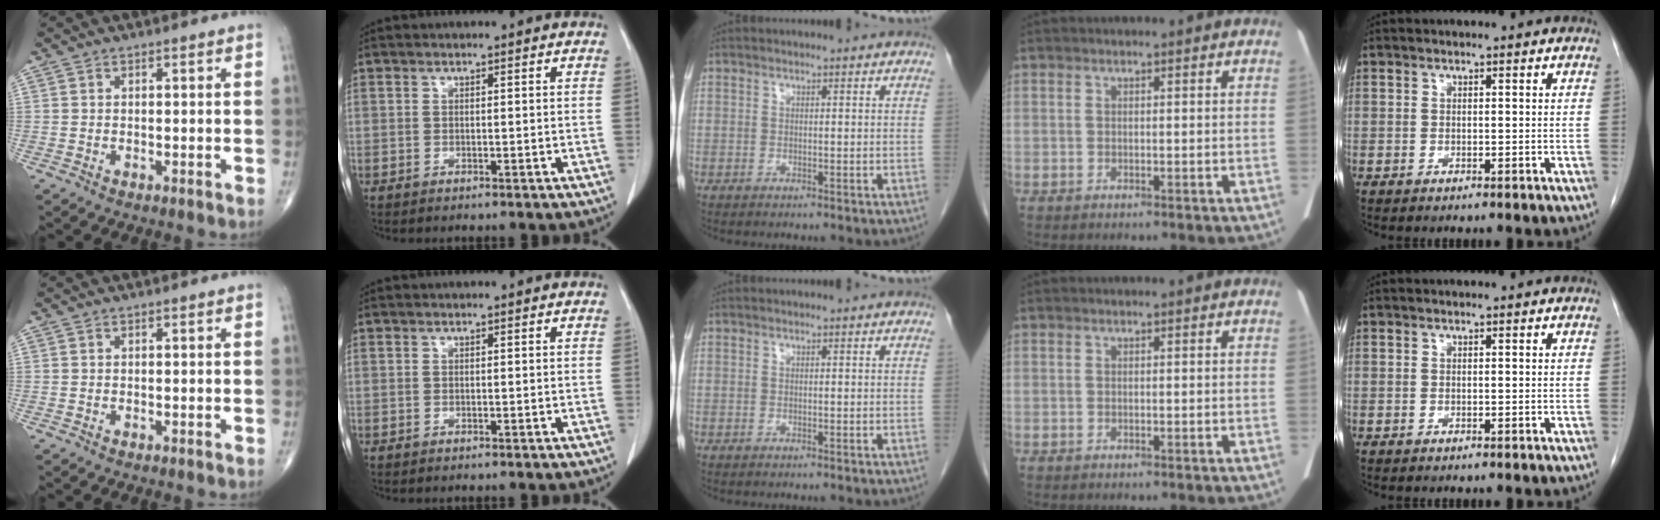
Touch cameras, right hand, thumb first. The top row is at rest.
{}